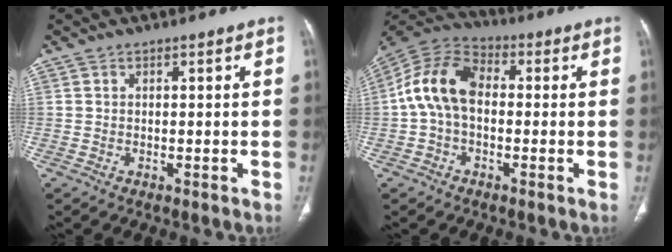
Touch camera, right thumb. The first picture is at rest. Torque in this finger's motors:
{"motor_torque": [0.24, 0.24, 0.32, -0.30, 0.17]}